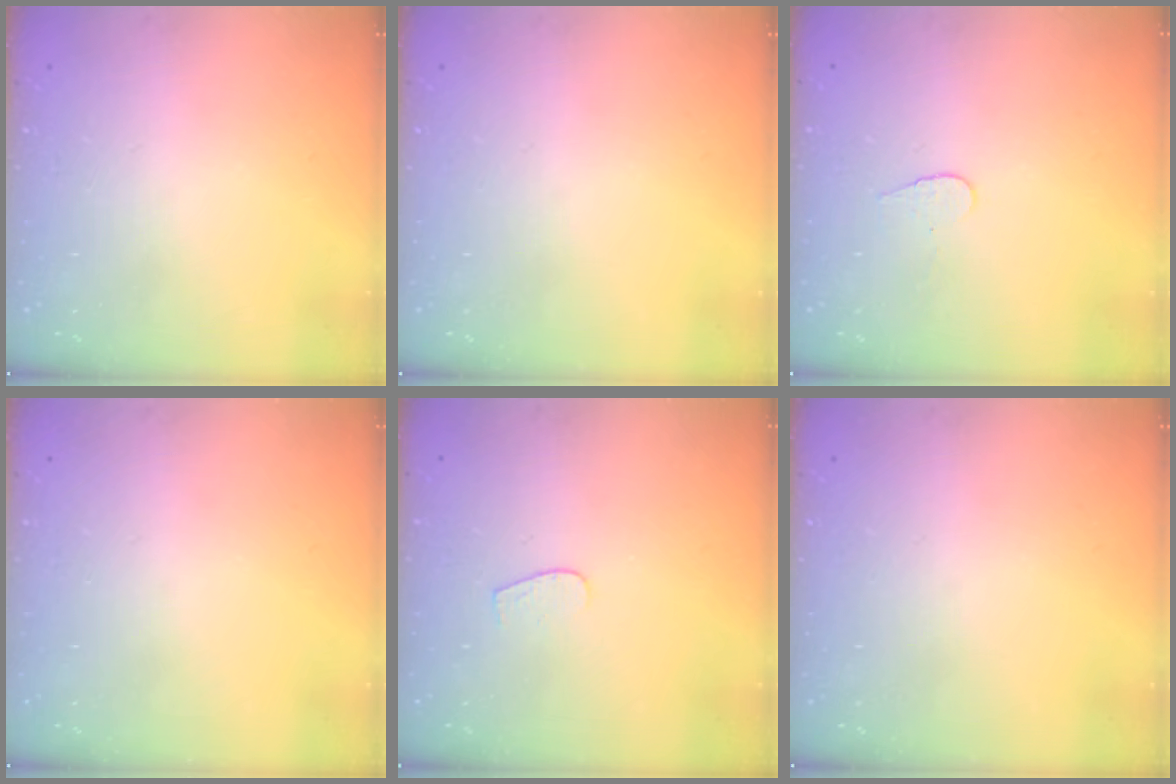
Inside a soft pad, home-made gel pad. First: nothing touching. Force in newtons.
{"total": 0.0}
{"total": 3.6, "press": 3.6, "slide": 0.3}
{"total": 0.0}
{"total": 3.3, "press": 3.3, "slide": 0.2}
{"total": 0.0}